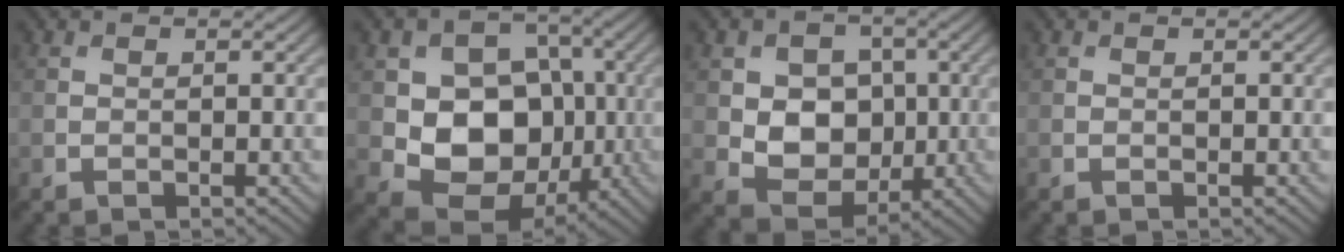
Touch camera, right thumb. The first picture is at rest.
{"total": 10.8, "force": [-0.8, 8.6, 6.5], "torque": [-0.129, -0.019, -0.018]}
{"total": 7.4, "force": [0.1, 6.0, 4.3], "torque": [-0.095, -0.006, -0.006]}
{"total": 0.0}